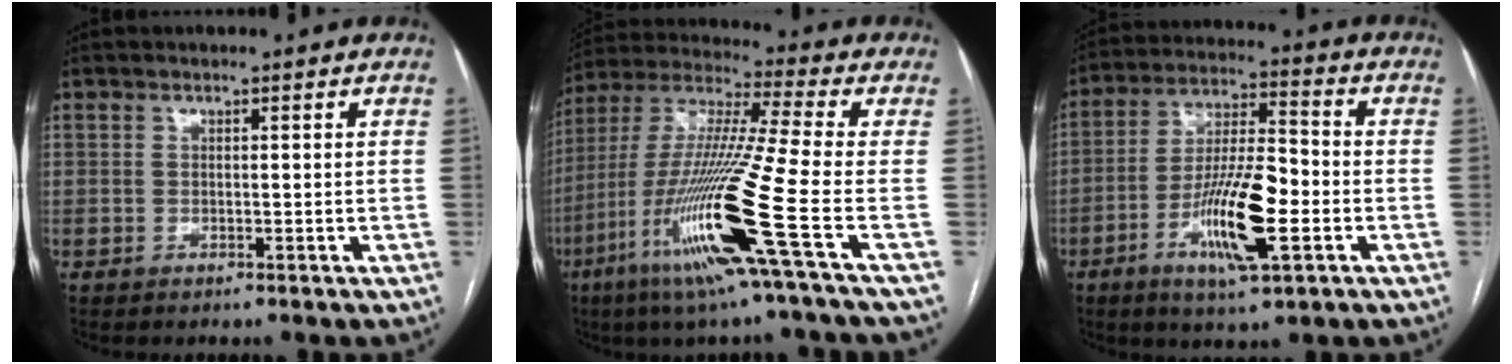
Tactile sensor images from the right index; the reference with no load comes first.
{"total": 19.9, "force": [-7.8, -1.4, 18.3], "torque": [-0.390, -0.034, -0.157]}
{"total": 13.5, "force": [-4.5, 2.6, 12.5], "torque": [-0.235, -0.004, -0.076]}